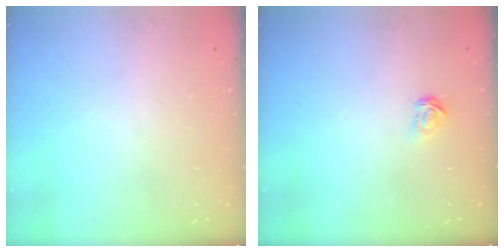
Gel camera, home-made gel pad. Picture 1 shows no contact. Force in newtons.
{"total": 1.8, "press": 1.7, "slide": 0.2}